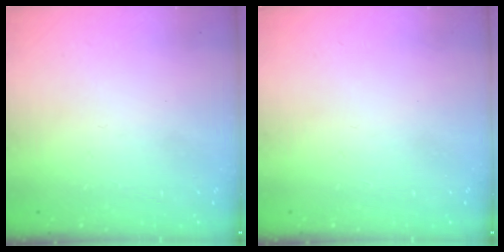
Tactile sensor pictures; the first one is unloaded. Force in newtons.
{"total": 0.0}